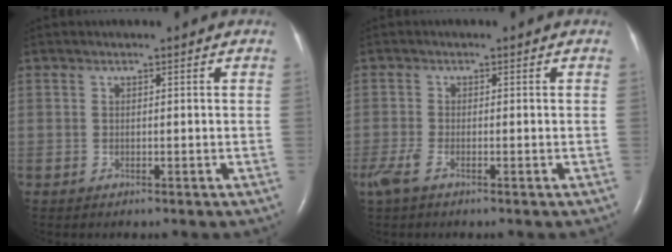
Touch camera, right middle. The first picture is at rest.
{"total": 2.8, "force": [-1.8, 0.7, 2.1], "torque": [-0.059, -0.007, -0.038]}